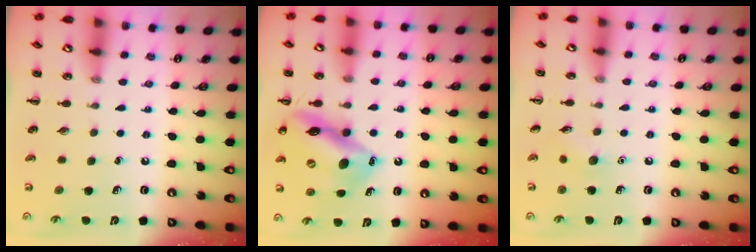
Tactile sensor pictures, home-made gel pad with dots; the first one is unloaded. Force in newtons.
{"total": 15.9, "press": 15.5, "slide": 3.1}
{"total": 5.1, "press": 4.9, "slide": 1.4}